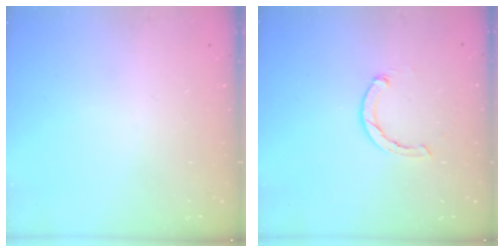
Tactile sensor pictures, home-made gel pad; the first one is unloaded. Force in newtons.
{"total": 1.9, "press": 1.9, "slide": 0.3}